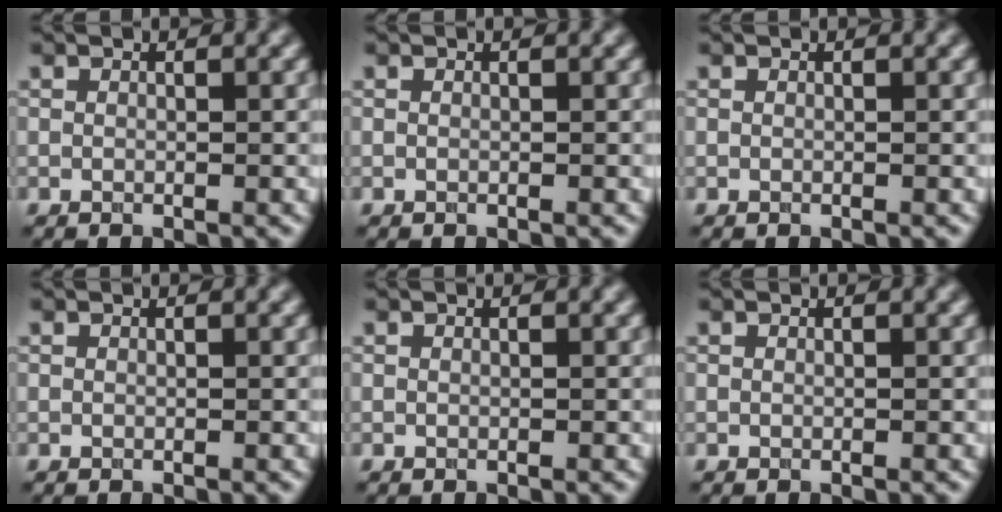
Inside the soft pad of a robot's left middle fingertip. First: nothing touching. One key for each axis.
{"total": 0.0}
{"total": 0.0}
{"total": 0.0}
{"total": 0.0}
{"total": 0.0}